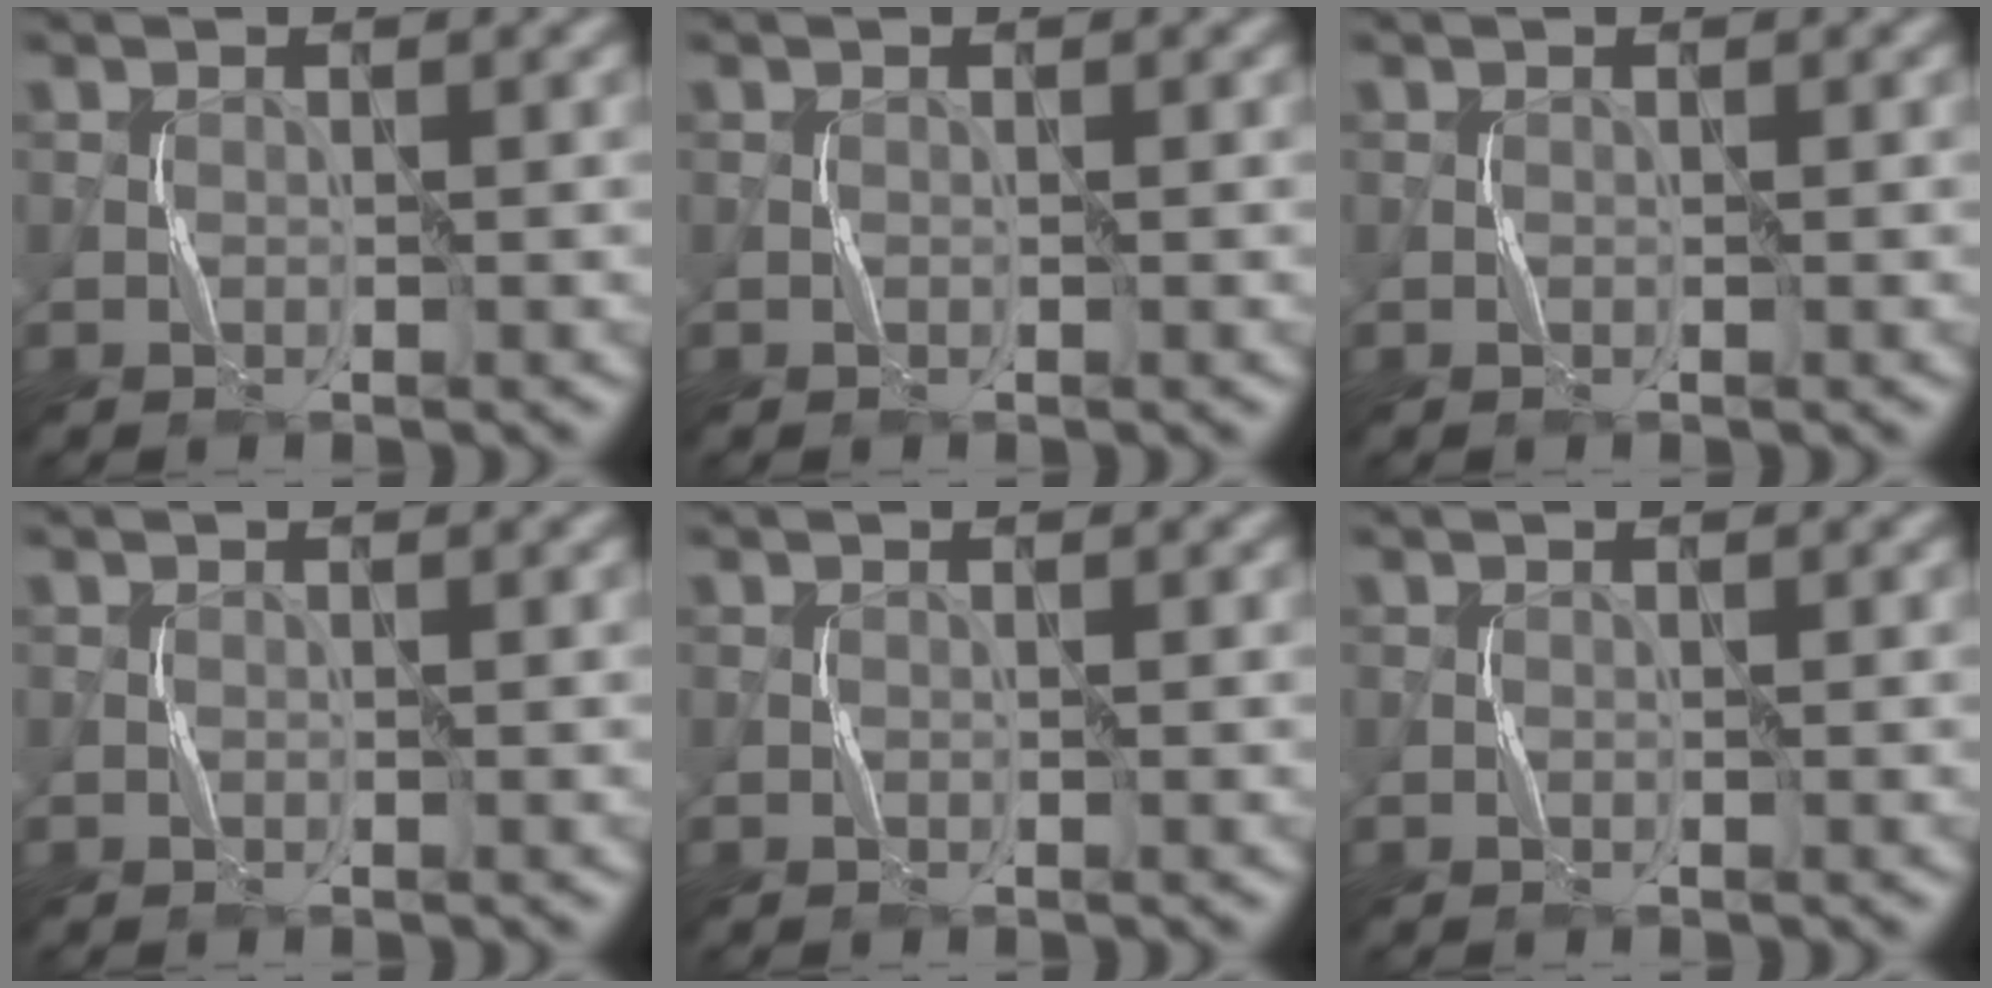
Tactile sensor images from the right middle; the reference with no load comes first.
{"total": 0.0}
{"total": 0.0}
{"total": 0.0}
{"total": 0.0}
{"total": 0.0}